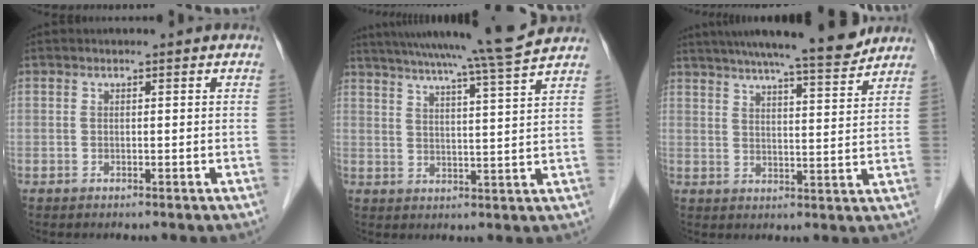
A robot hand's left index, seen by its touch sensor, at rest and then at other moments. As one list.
[{"total": 15.6, "force": [13.8, -2.2, 7.0], "torque": [-0.122, -0.020, 0.187]}, {"total": 15.1, "force": [13.4, 0.5, 7.0], "torque": [-0.108, 0.007, 0.186]}]